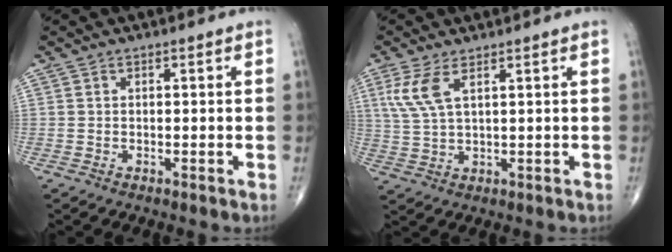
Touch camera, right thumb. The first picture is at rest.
{"total": 5.6, "force": [2.5, 1.9, 4.6], "torque": [-0.116, -0.004, 0.059]}